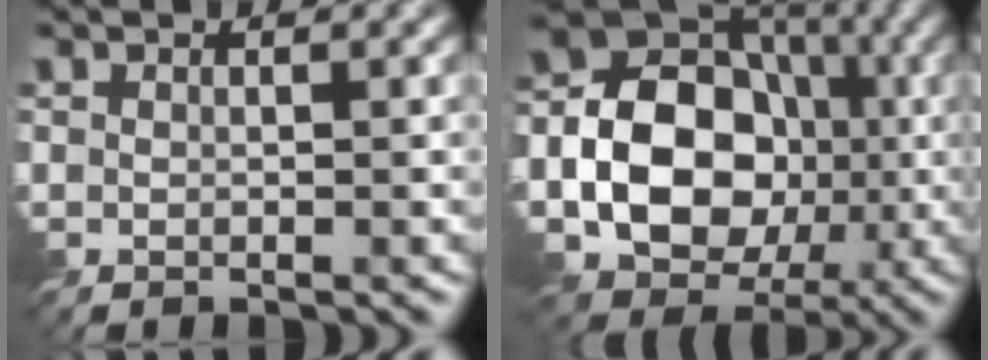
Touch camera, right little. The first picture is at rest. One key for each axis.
{"total": 14.1, "fx": -2.5, "fy": 11.2, "fz": 8.3, "tx": -0.136, "ty": -0.008, "tz": -0.053}